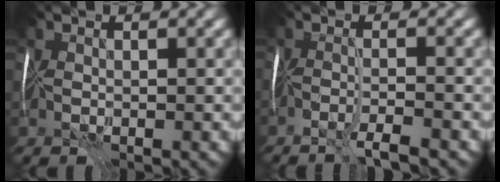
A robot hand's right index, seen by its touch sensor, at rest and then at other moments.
{"total": 2.7, "force": [-2.3, -0.7, 1.2], "torque": [-0.017, -0.002, -0.051]}